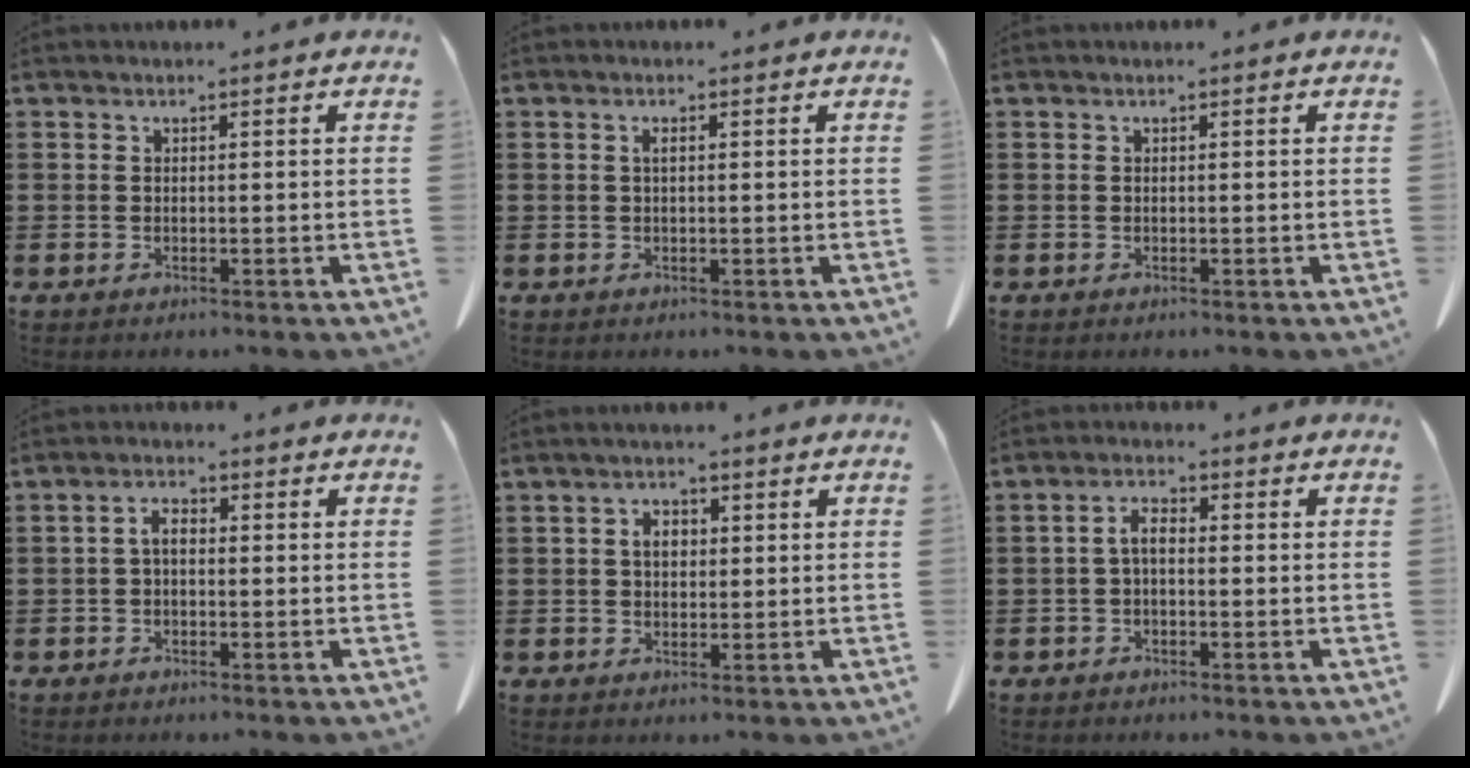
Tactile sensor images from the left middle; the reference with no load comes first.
{"total": 1.0, "force": [0.1, 0.2, 1.0], "torque": [-0.020, 0.001, 0.003]}
{"total": 0.0}
{"total": 2.8, "force": [-0.1, 1.3, 2.5], "torque": [-0.051, 0.005, -0.003]}
{"total": 3.0, "force": [0.7, 1.8, 2.3], "torque": [-0.042, 0.006, 0.010]}
{"total": 3.2, "force": [-0.4, 1.4, 2.9], "torque": [-0.064, 0.007, -0.012]}